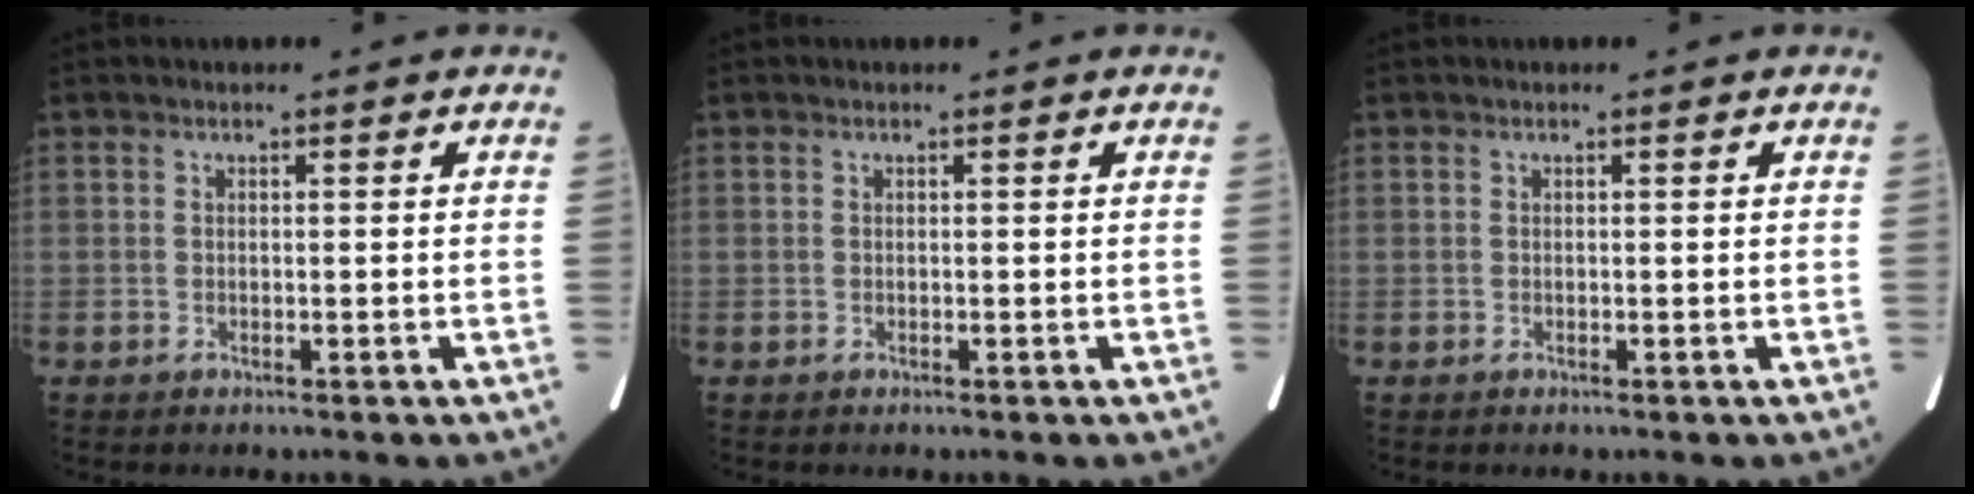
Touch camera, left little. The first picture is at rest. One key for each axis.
{"total": 0.0}
{"total": 0.0}